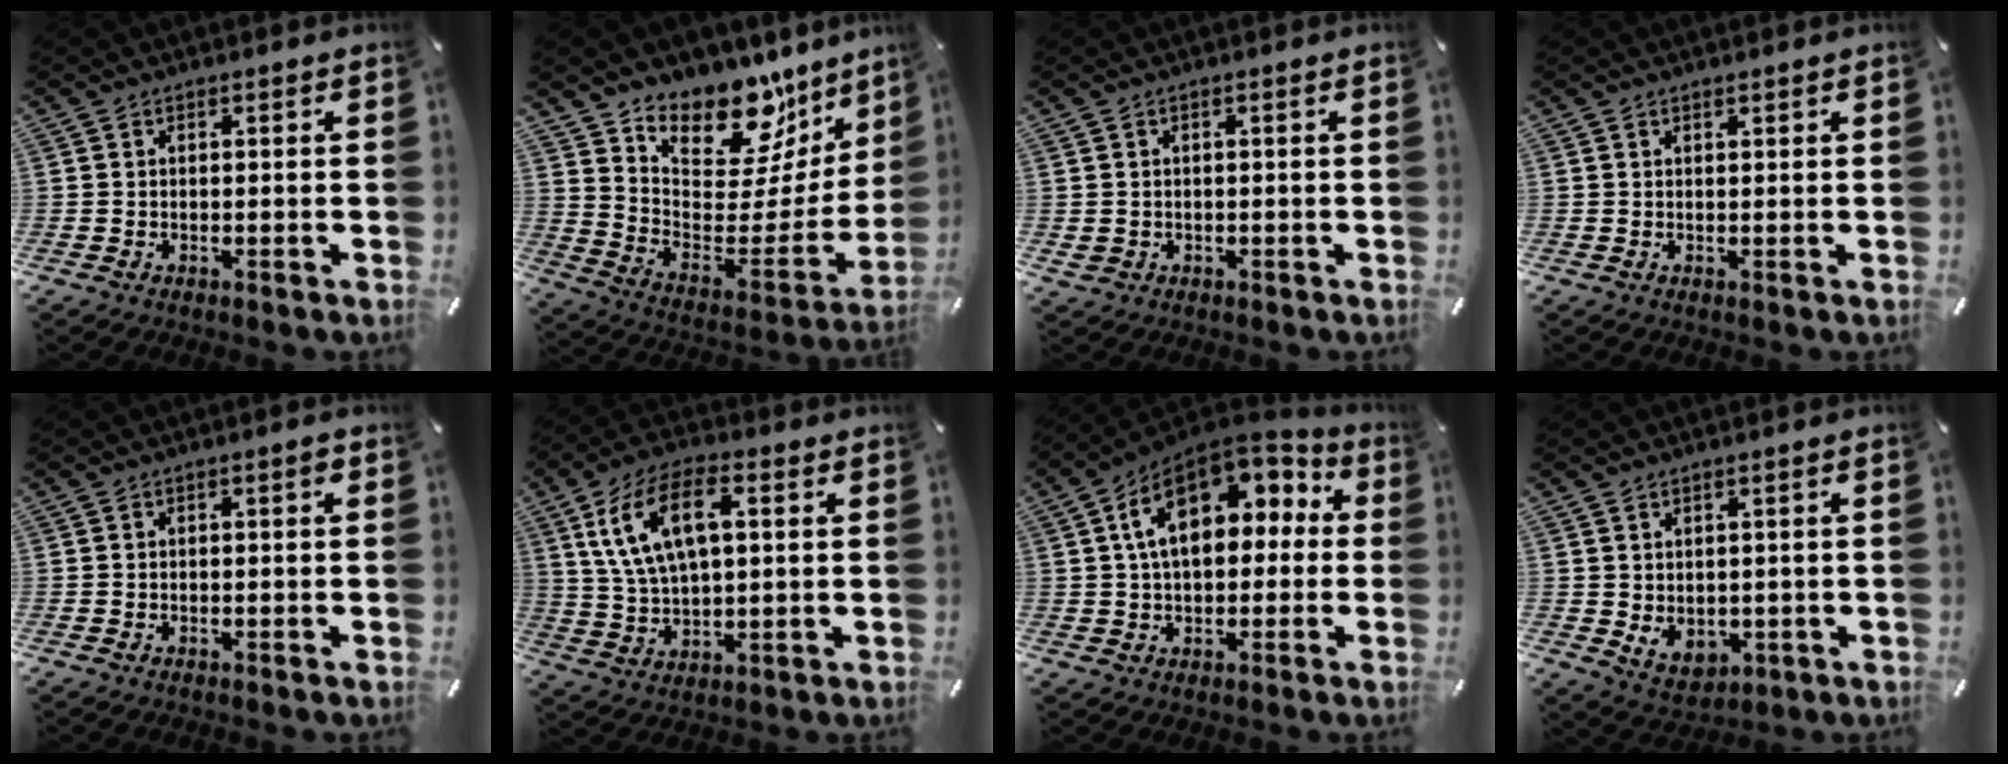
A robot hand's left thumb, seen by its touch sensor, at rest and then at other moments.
{"total": 17.2, "force": [14.5, 7.9, 4.8], "torque": [-0.067, -0.136, 0.251]}
{"total": 1.3, "force": [-0.1, 1.2, 0.4], "torque": [-0.008, 0.003, -0.003]}
{"total": 0.5, "force": [0.5, 0.0, 0.1], "torque": [-0.004, -0.004, 0.011]}
{"total": 1.0, "force": [-0.1, 0.2, 1.0], "torque": [-0.020, 0.001, -0.003]}
{"total": 13.5, "force": [4.8, 7.1, 10.4], "torque": [-0.226, 0.008, 0.084]}
{"total": 15.0, "force": [5.2, 9.9, 10.0], "torque": [-0.186, -0.025, 0.093]}
{"total": 4.5, "force": [1.2, 4.0, 1.5], "torque": [-0.018, -0.015, 0.024]}